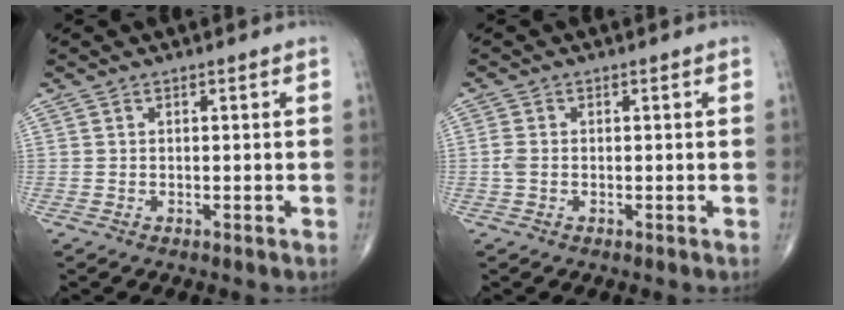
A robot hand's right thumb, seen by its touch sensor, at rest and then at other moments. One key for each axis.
{"total": 1.6, "fx": -0.3, "fy": 1.1, "fz": 1.2, "tx": -0.034, "ty": 0.000, "tz": -0.007}